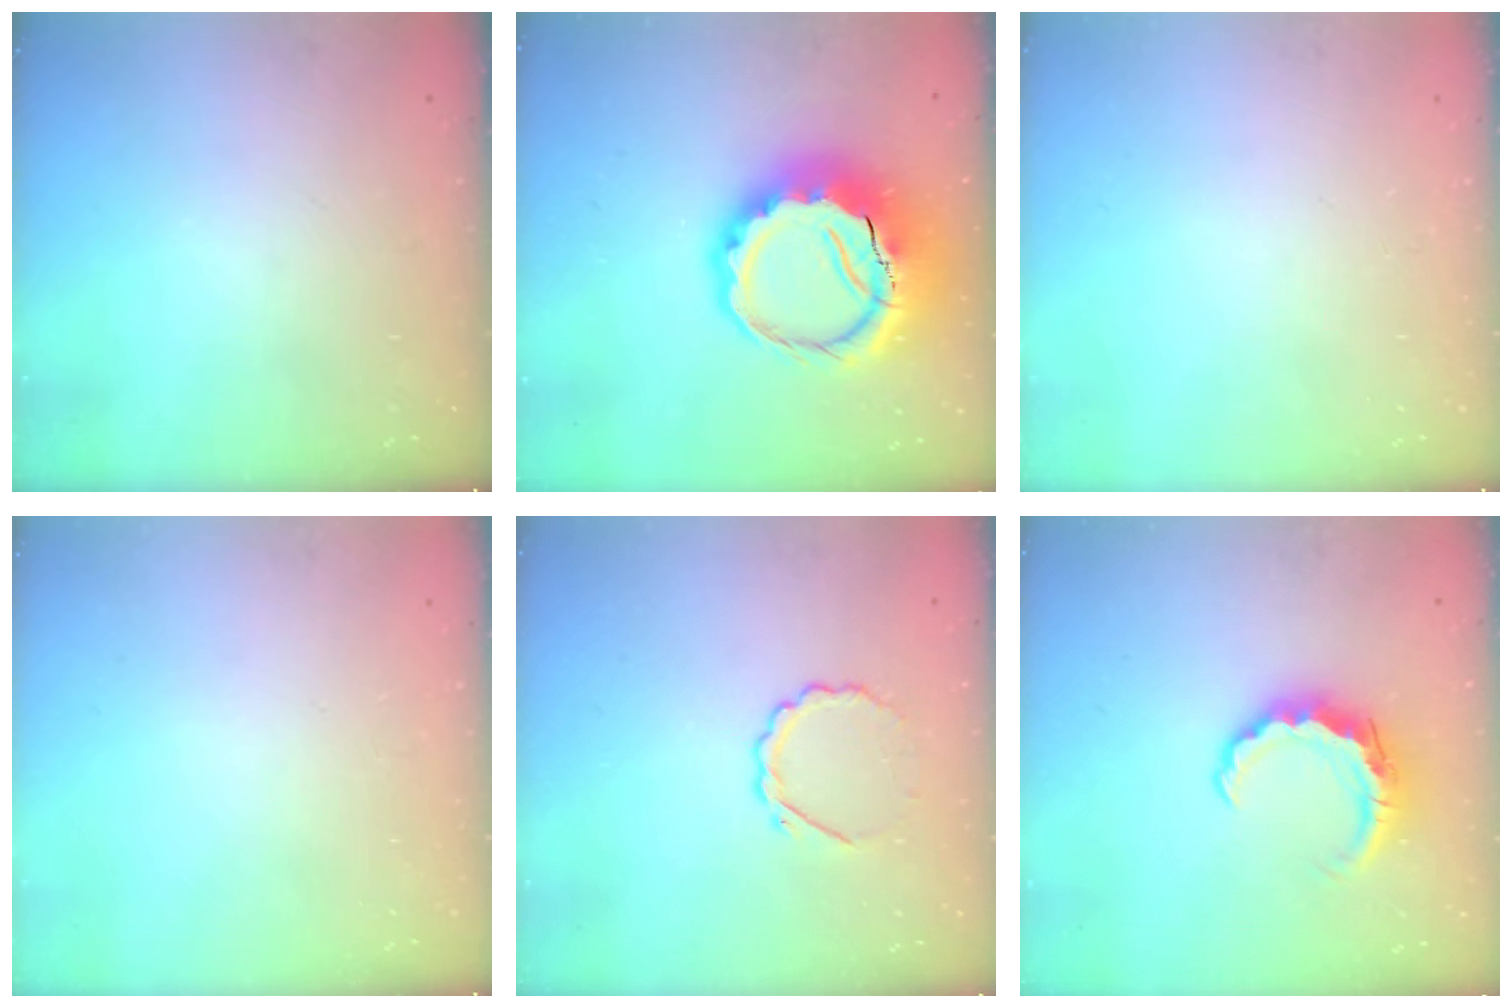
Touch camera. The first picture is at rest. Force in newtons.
{"total": 14.2, "press": 13.9, "slide": 3.1}
{"total": 0.0}
{"total": 0.0}
{"total": 4.8, "press": 4.6, "slide": 1.5}
{"total": 7.8, "press": 7.7, "slide": 1.4}